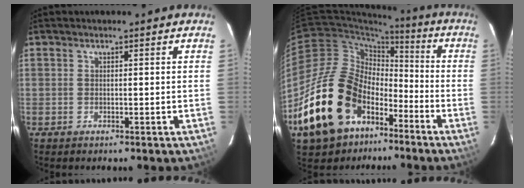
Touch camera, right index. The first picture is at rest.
{"total": 22.7, "force": [-11.8, 14.6, 12.8], "torque": [-0.263, 0.006, -0.185]}